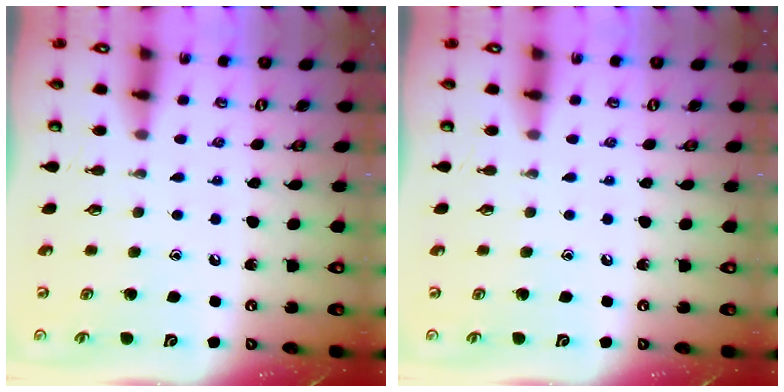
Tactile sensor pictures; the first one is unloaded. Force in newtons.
{"total": 0.0}